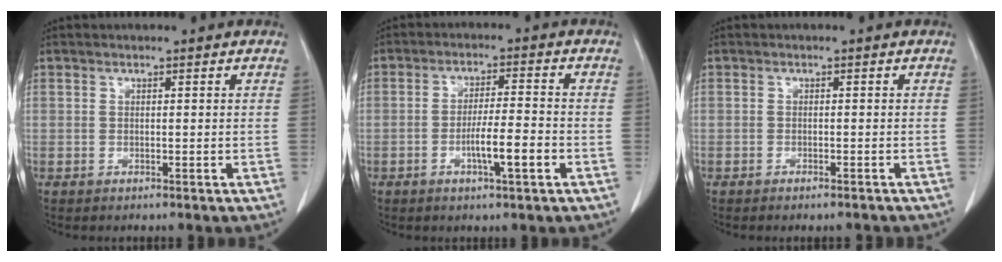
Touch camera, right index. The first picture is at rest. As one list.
[{"total": 6.2, "force": [-2.4, 0.3, 5.7], "torque": [-0.103, -0.002, -0.040]}, {"total": 2.3, "force": [-2.1, 0.6, 0.9], "torque": [-0.012, -0.003, -0.024]}]